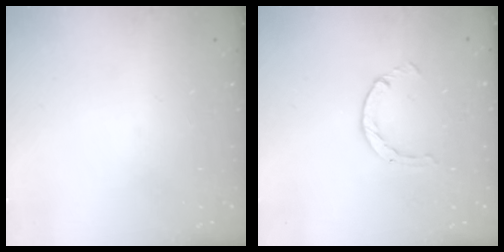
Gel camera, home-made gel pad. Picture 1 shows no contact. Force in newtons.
{"total": 2.1, "press": 2.1, "slide": 0.3}